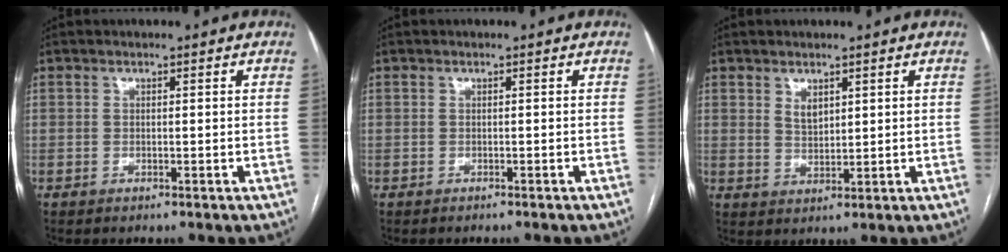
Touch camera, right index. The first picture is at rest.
{"total": 1.0, "force": [-0.9, 0.1, 0.4], "torque": [-0.007, -0.001, -0.011]}
{"total": 2.8, "force": [1.6, 1.5, 1.8], "torque": [-0.035, -0.004, 0.036]}